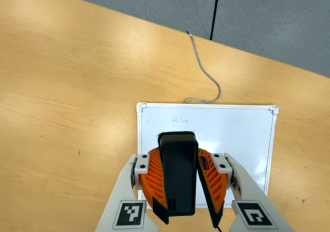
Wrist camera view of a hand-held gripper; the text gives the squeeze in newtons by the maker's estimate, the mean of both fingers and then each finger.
{"total": 10.2, "left": 9.7, "right": 10.7}